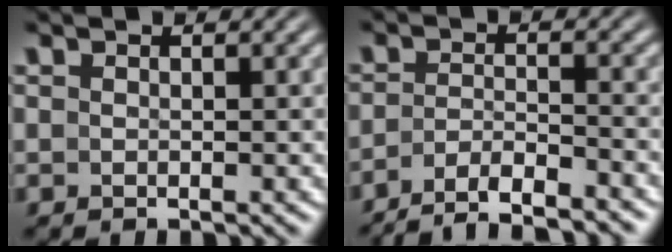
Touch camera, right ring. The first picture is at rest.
{"total": 6.6, "force": [-5.8, 2.0, 2.4], "torque": [-0.033, -0.018, -0.087]}